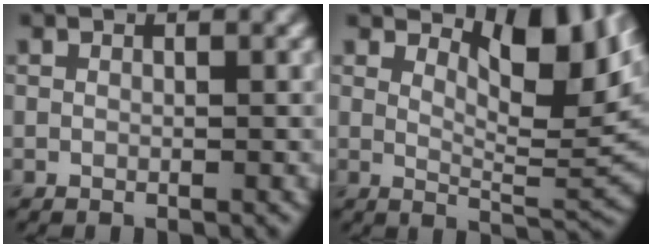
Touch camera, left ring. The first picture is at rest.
{"total": 7.3, "force": [3.7, 2.5, 5.7], "torque": [-0.082, -0.005, 0.060]}